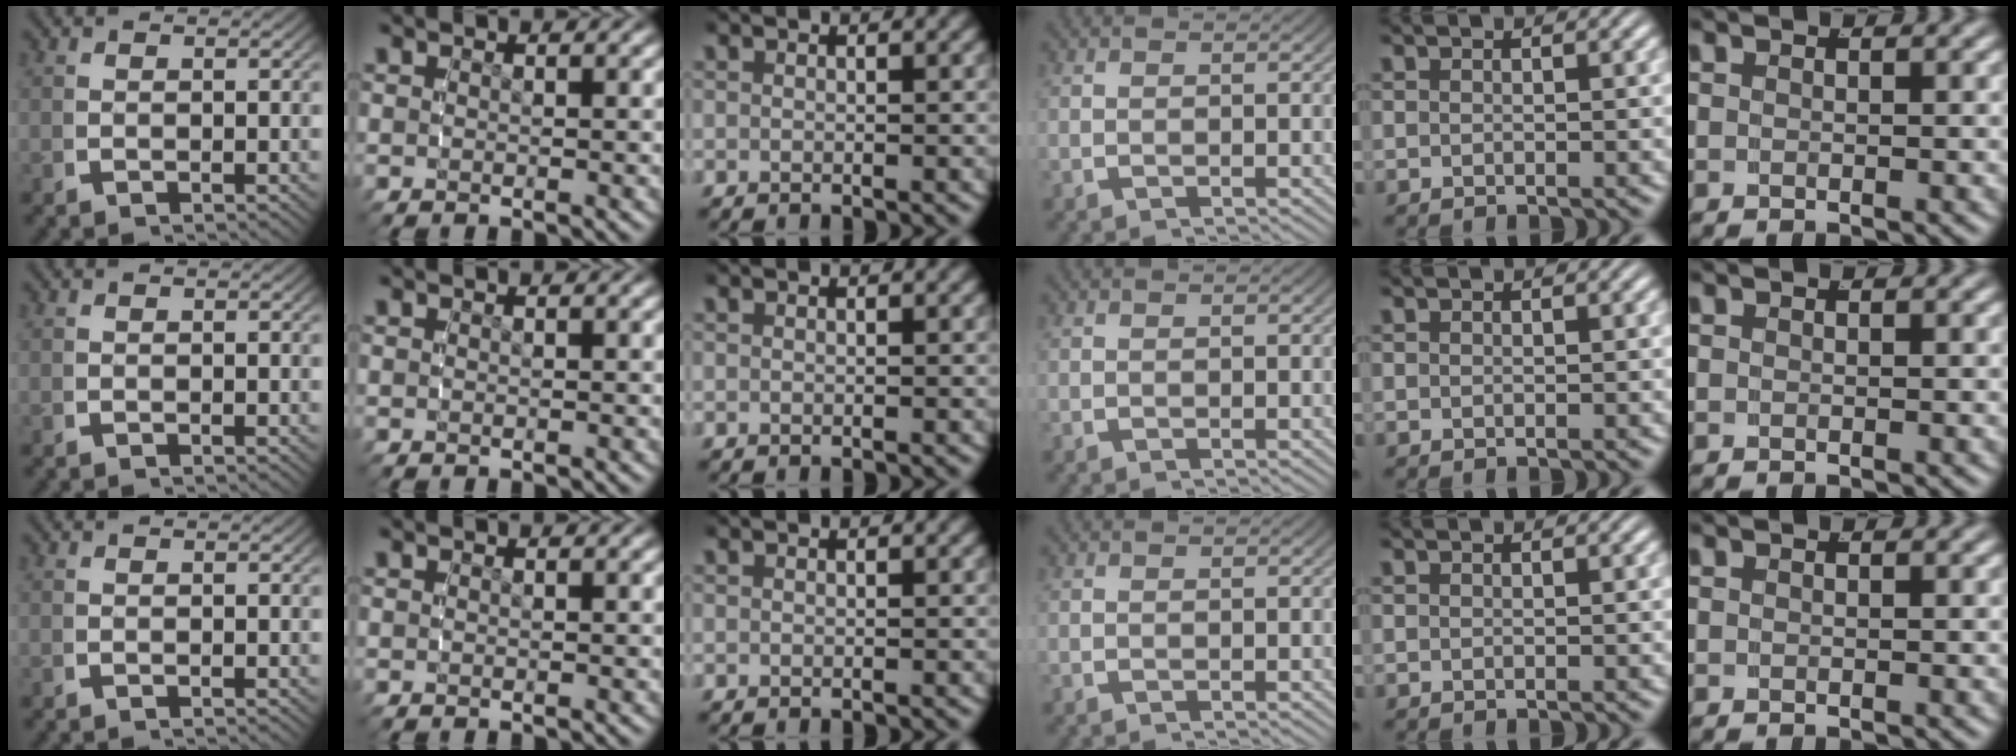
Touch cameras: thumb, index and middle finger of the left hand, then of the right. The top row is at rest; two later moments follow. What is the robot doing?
{"motion": "reach", "object": "markers"}